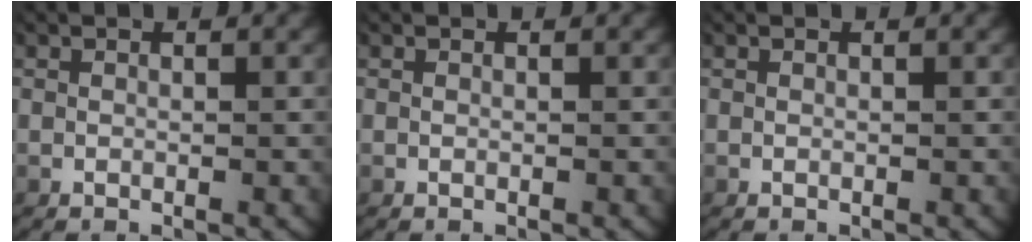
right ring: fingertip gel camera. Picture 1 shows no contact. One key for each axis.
{"total": 0.0}
{"total": 0.0}